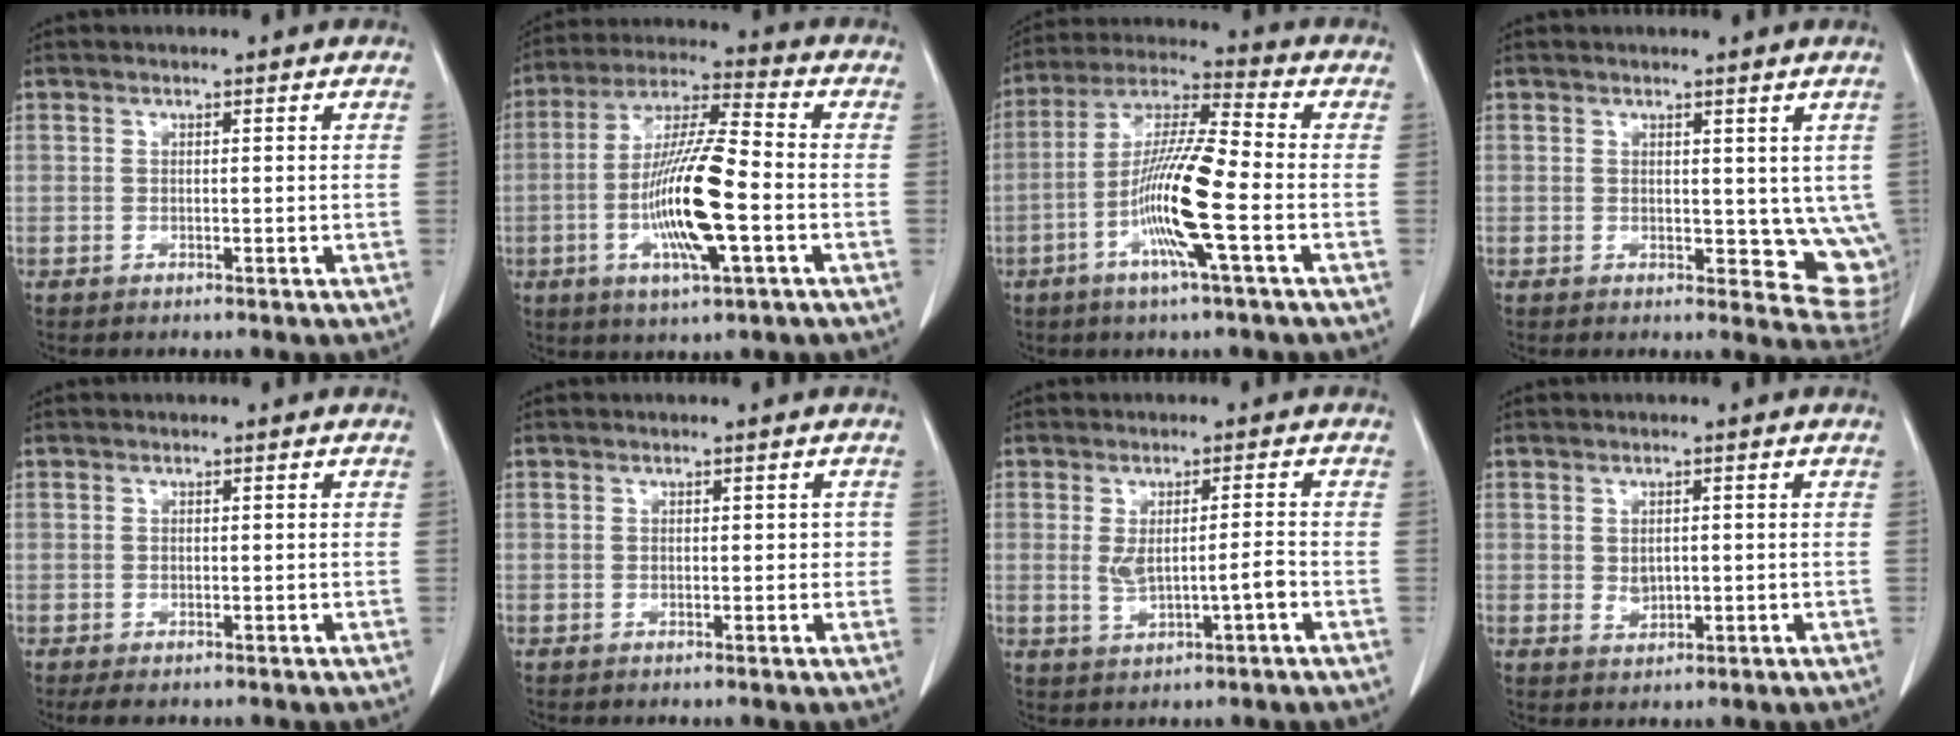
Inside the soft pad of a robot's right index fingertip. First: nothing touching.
{"total": 14.6, "force": [-3.5, 1.6, 14.1], "torque": [-0.271, -0.006, -0.065]}
{"total": 13.0, "force": [-3.9, 0.1, 12.4], "torque": [-0.244, -0.003, -0.083]}
{"total": 7.3, "force": [1.4, 4.2, 5.9], "torque": [-0.044, -0.016, 0.023]}
{"total": 1.6, "force": [-1.1, 0.8, 0.9], "torque": [-0.015, -0.002, -0.012]}
{"total": 1.2, "force": [0.0, 0.9, 0.8], "torque": [-0.008, 0.010, 0.000]}
{"total": 4.5, "force": [-0.7, 0.7, 4.4], "torque": [-0.081, 0.004, -0.001]}
{"total": 2.2, "force": [0.0, 1.6, 1.5], "torque": [-0.024, -0.003, 0.008]}